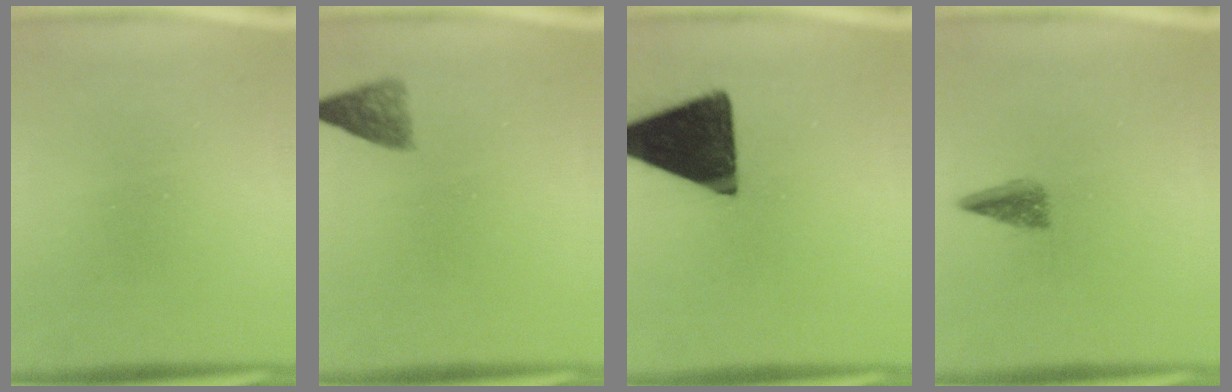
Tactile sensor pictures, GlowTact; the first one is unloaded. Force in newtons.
{"total": 2.9}
{"total": 17.4}
{"total": 2.7}